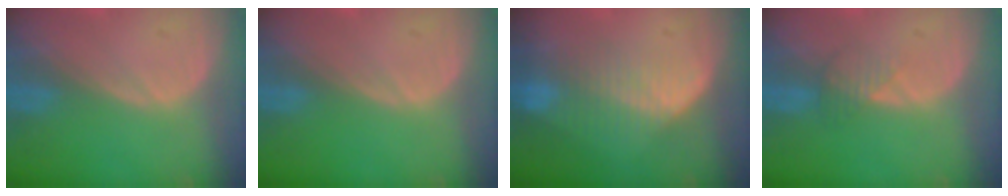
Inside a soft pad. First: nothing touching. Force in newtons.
{"total": 0.0}
{"total": 7.6, "press": 6.7, "slide": 3.5}
{"total": 2.4, "press": 2.4, "slide": 0.1}